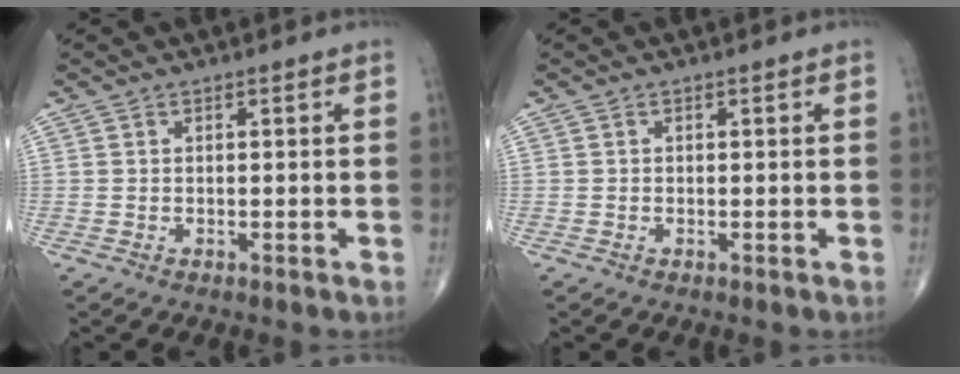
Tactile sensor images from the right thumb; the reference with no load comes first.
{"total": 0.0}